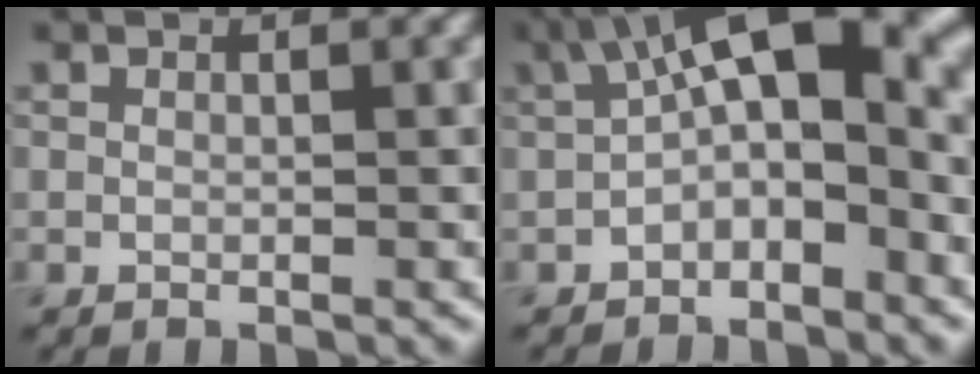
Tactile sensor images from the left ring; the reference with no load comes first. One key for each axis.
{"total": 9.8, "fx": 0.3, "fy": 4.4, "fz": 8.8, "tx": -0.136, "ty": 0.031, "tz": -0.012}